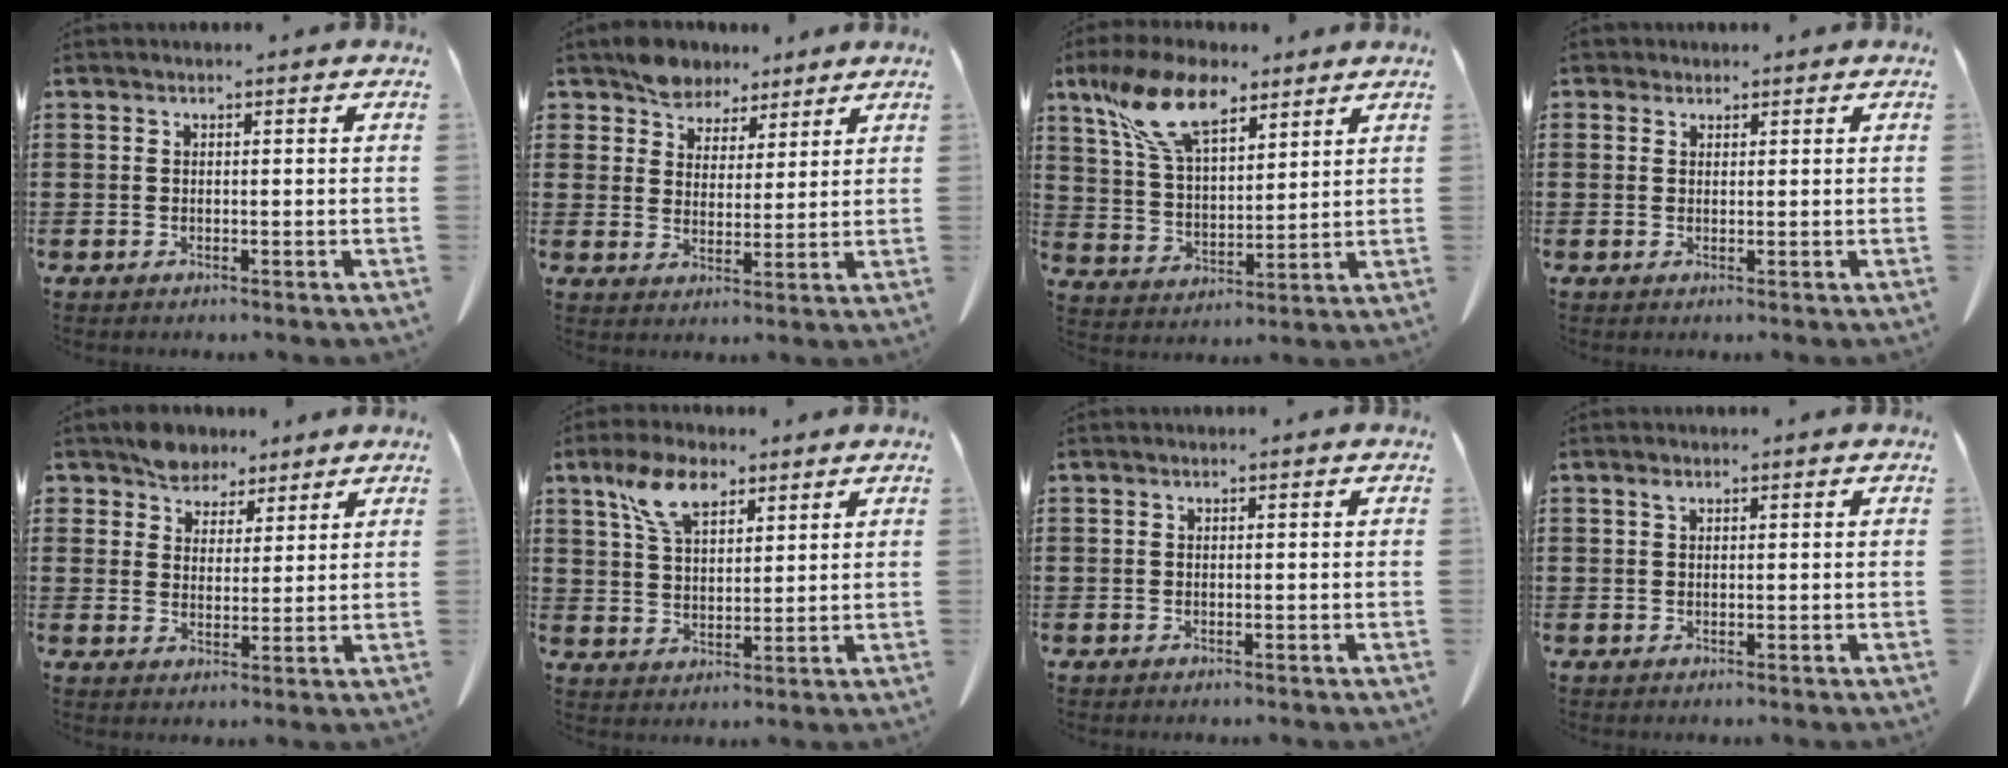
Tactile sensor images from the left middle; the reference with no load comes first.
{"total": 5.8, "force": [5.0, 2.8, 0.6], "torque": [-0.036, -0.006, 0.097]}
{"total": 12.2, "force": [8.0, 5.1, 7.7], "torque": [-0.177, -0.011, 0.151]}
{"total": 1.4, "force": [1.1, 0.8, 0.2], "torque": [-0.009, 0.004, 0.024]}
{"total": 5.1, "force": [4.5, 2.3, 0.3], "torque": [-0.028, -0.006, 0.087]}
{"total": 8.1, "force": [5.0, 3.8, 5.2], "torque": [-0.117, 0.008, 0.094]}
{"total": 0.0}
{"total": 0.7, "force": [0.4, 0.3, 0.5], "torque": [-0.013, 0.000, 0.009]}